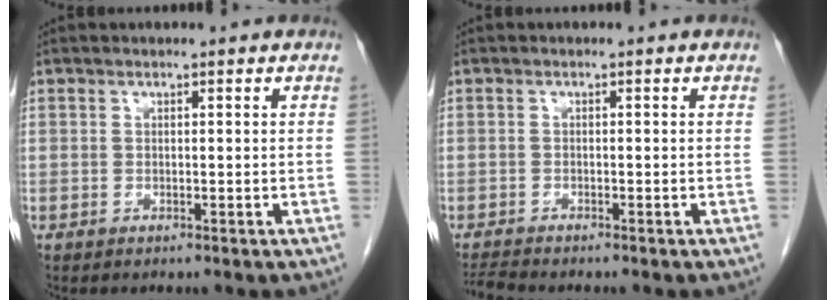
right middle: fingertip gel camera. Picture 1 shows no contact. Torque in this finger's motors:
{"motor_torque": [0.04, -0.03, 0.00, -0.01]}